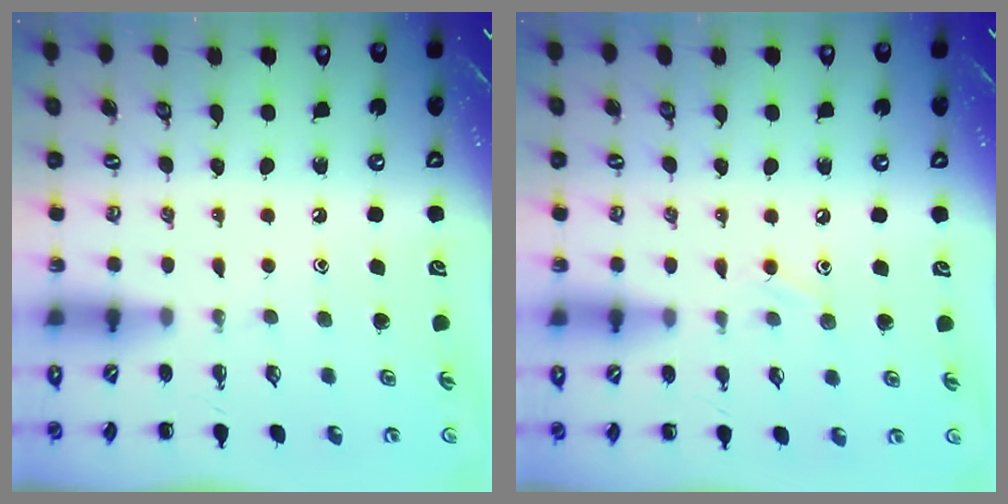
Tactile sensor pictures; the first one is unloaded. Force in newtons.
{"total": 6.1, "press": 5.7, "slide": 2.0}